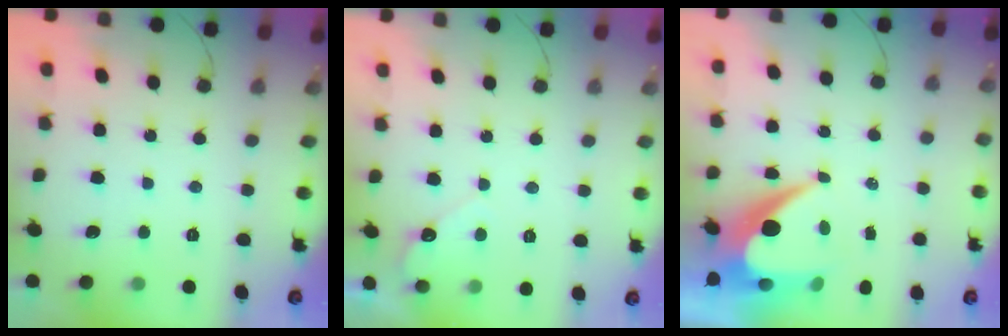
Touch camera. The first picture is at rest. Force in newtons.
{"total": 3.8, "press": 3.8, "slide": 0.2}
{"total": 11.0, "press": 10.9, "slide": 0.9}